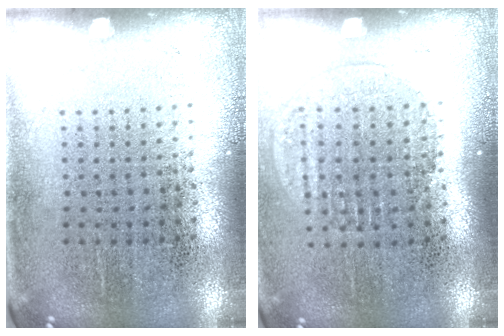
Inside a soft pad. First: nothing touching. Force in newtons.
{"total": 1.4, "press": 1.2, "slide": 0.6}